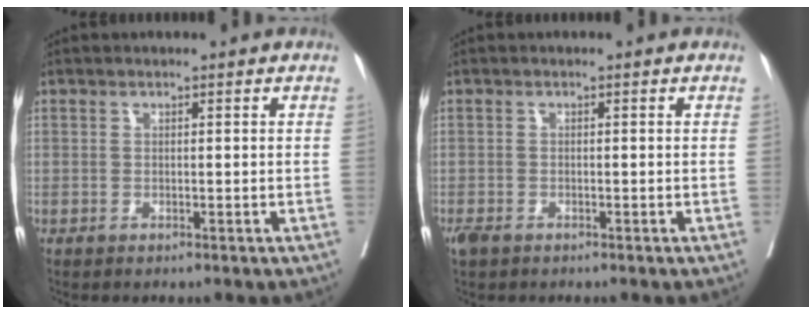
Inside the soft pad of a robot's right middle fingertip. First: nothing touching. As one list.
[{"total": 2.7, "force": [-1.8, 1.4, 1.4], "torque": [-0.036, -0.009, -0.032]}]